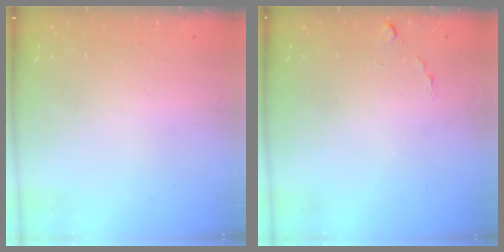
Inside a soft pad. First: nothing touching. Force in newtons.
{"total": 5.2, "press": 5.2, "slide": 0.4}